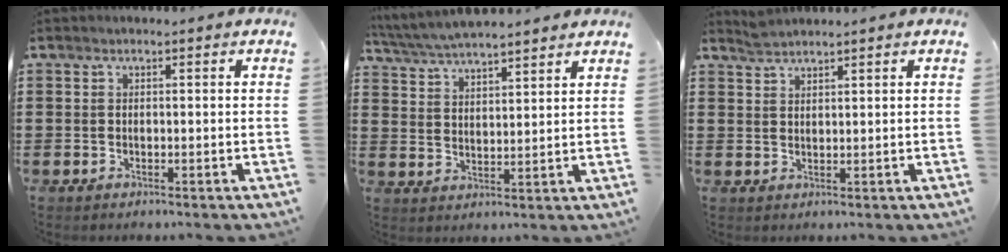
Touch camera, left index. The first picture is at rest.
{"total": 5.0, "force": [4.9, 0.2, 1.3], "torque": [-0.044, -0.019, 0.087]}
{"total": 1.8, "force": [1.8, -0.1, 0.1], "torque": [-0.007, 0.003, 0.035]}